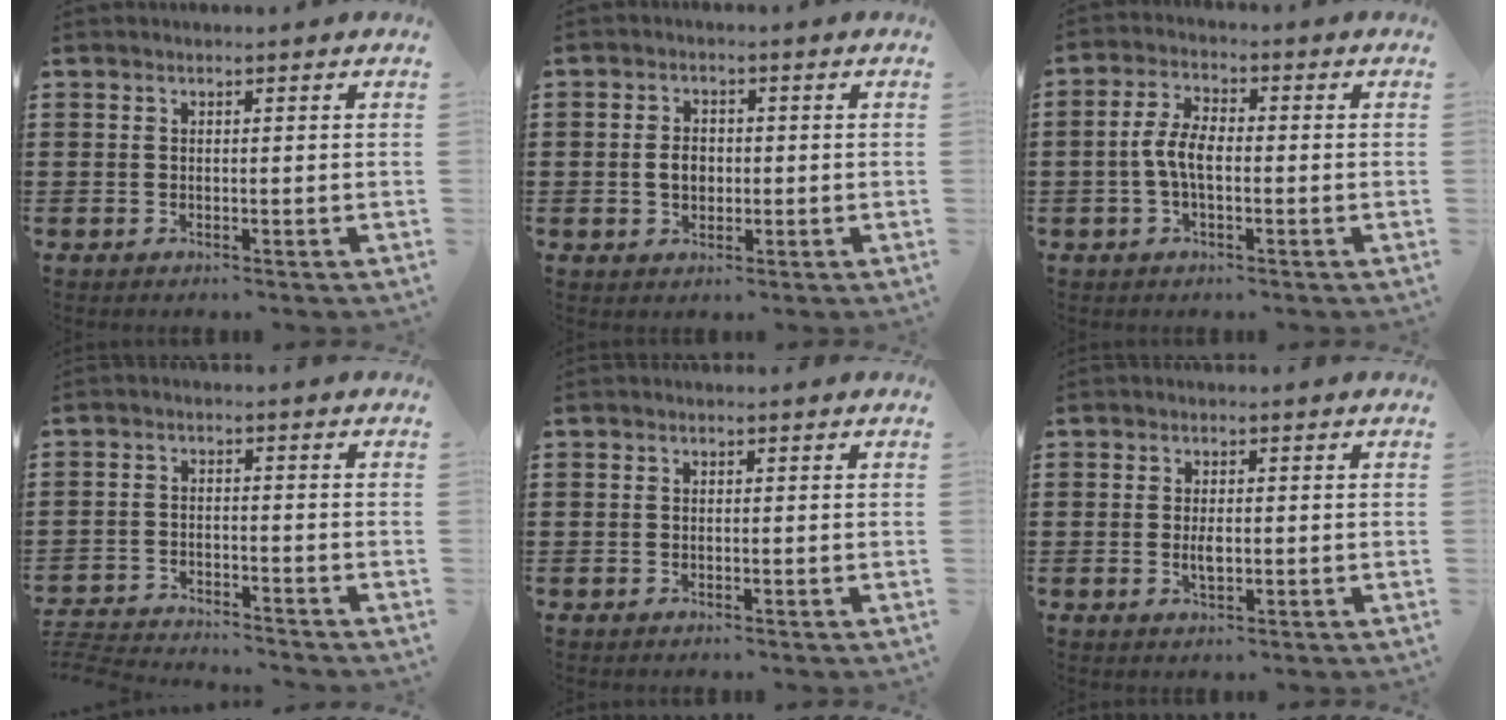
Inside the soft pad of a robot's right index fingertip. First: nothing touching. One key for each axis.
{"total": 2.9, "fx": -0.3, "fy": 2.2, "fz": 1.9, "tx": -0.032, "ty": 0.003, "tz": -0.009}
{"total": 5.2, "fx": -1.0, "fy": 2.4, "fz": 4.5, "tx": -0.108, "ty": -0.002, "tz": -0.025}
{"total": 3.9, "fx": -3.9, "fy": 0.0, "fz": 0.0, "tx": -0.013, "ty": -0.003, "tz": -0.086}
{"total": 0.0}
{"total": 2.5, "fx": -0.3, "fy": 1.0, "fz": 2.3, "tx": -0.042, "ty": 0.000, "tz": -0.004}